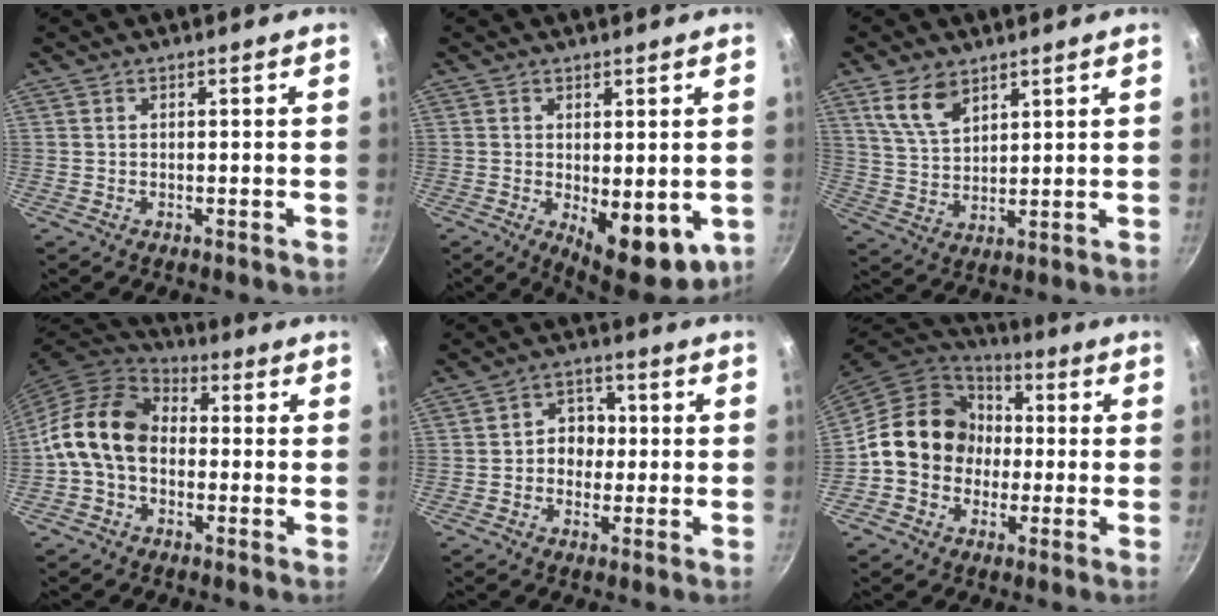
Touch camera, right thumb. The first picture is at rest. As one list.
[{"total": 10.6, "force": [-1.6, 4.9, 9.3], "torque": [-0.100, -0.011, -0.007]}, {"total": 8.0, "force": [4.9, 4.3, 4.7], "torque": [-0.074, -0.023, 0.102]}, {"total": 13.3, "force": [-0.8, 9.8, 8.9], "torque": [-0.139, 0.034, -0.036]}, {"total": 6.3, "force": [-0.3, 5.4, 3.2], "torque": [-0.004, 0.015, -0.012]}, {"total": 15.2, "force": [-0.4, 13.3, 7.5], "torque": [-0.081, 0.039, -0.022]}]